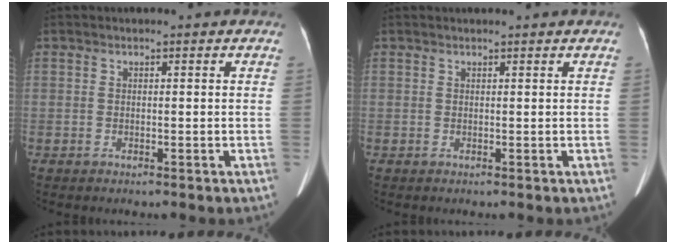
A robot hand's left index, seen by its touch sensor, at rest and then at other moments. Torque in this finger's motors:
{"motor_torque": [-0.06, -0.04, -0.06, 0.03]}